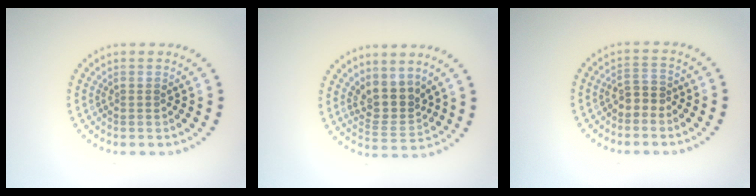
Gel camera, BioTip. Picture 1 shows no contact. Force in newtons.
{"total": 3.3, "press": 2.5, "slide": 2.1}
{"total": 1.7, "press": 1.5, "slide": 0.8}